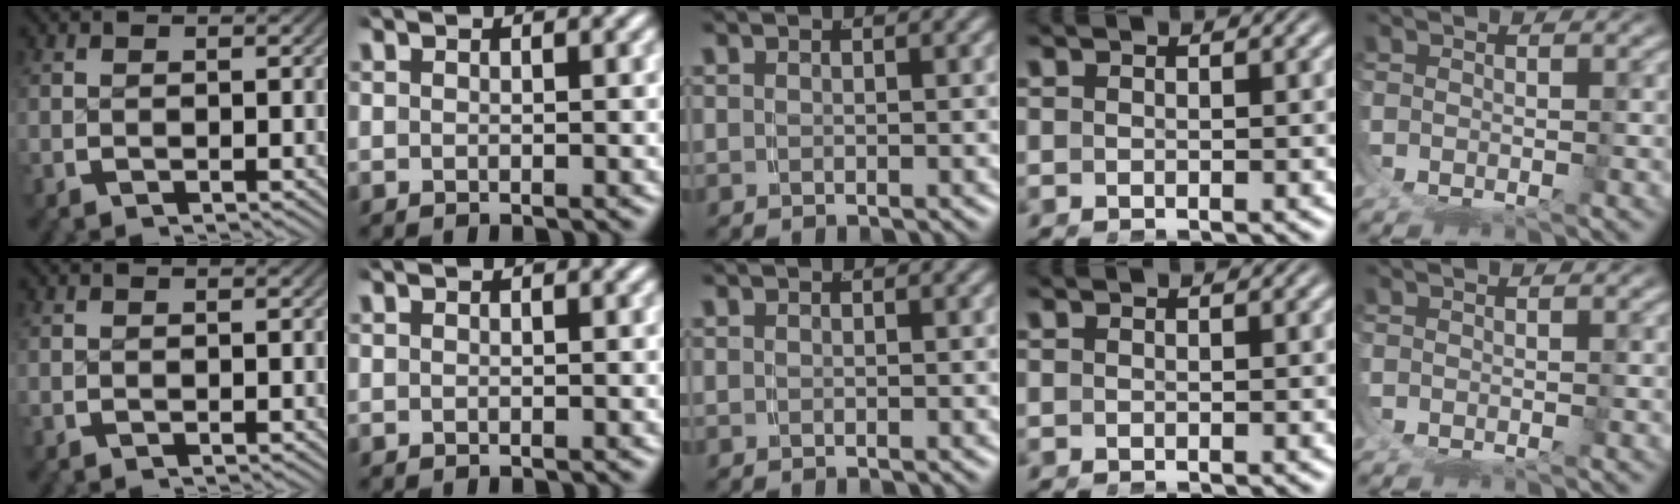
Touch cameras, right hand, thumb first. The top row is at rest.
{}